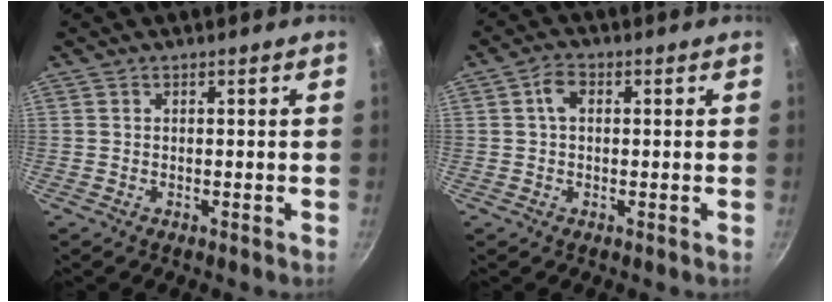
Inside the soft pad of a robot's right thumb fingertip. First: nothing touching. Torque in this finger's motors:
{"motor_torque": [-0.04, 0.03, 0.57, -0.18, 0.06]}